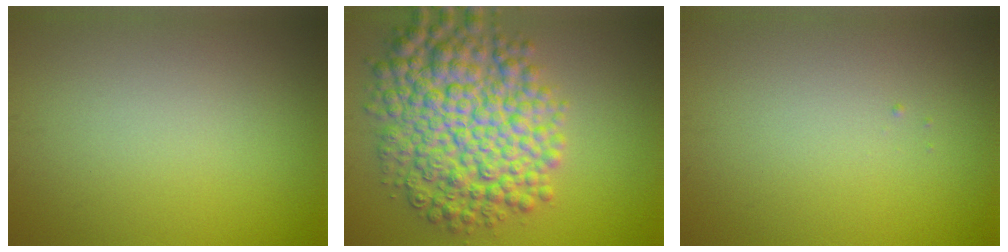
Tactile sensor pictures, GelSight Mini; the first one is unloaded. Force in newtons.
{"total": 10.3, "press": 10.3, "slide": 0.2}
{"total": 0.0}